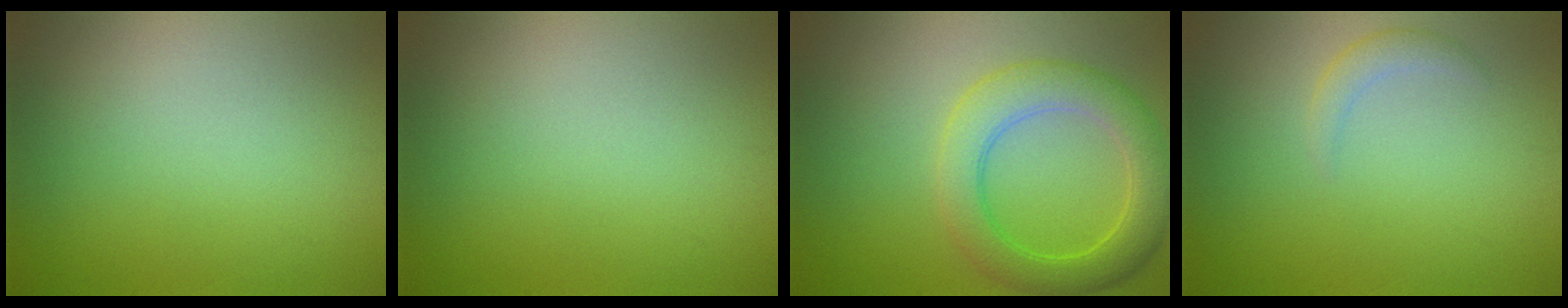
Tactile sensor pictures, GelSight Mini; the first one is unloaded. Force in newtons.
{"total": 0.0}
{"total": 5.2, "press": 5.2, "slide": 0.2}
{"total": 1.2, "press": 1.2, "slide": 0.1}